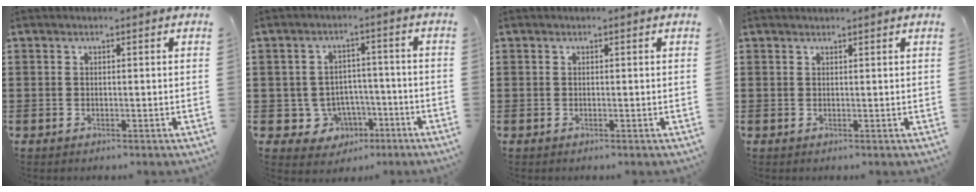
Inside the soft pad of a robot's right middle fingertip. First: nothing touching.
{"total": 5.4, "force": [-2.3, 4.7, 1.3], "torque": [-0.038, 0.014, -0.039]}
{"total": 0.0}
{"total": 0.6, "force": [0.6, 0.0, 0.0], "torque": [-0.001, -0.002, 0.012]}